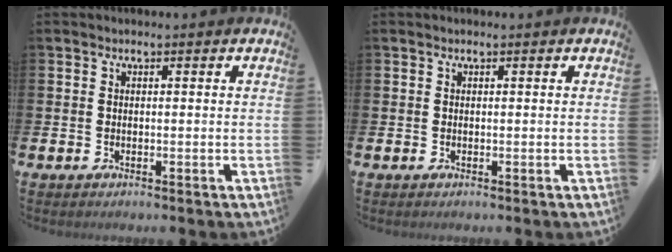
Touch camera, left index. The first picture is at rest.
{"total": 0.0}